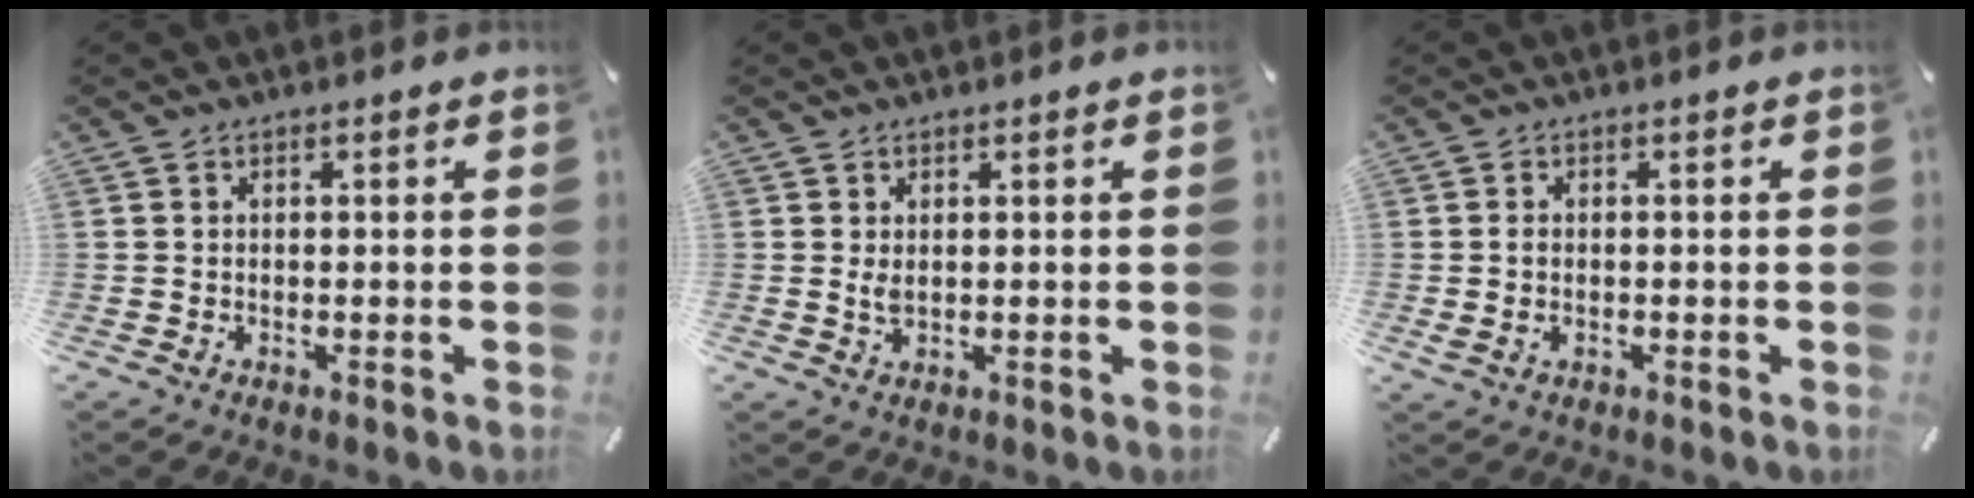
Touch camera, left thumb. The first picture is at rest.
{"total": 1.9, "force": [0.4, 0.8, 1.7], "torque": [-0.037, 0.001, 0.007]}
{"total": 1.9, "force": [-0.4, 1.2, 1.5], "torque": [-0.035, -0.001, -0.009]}